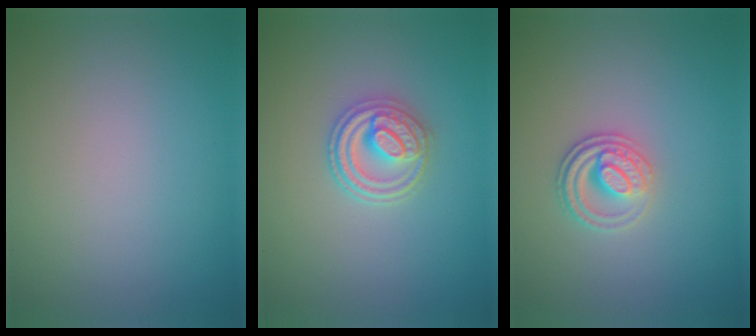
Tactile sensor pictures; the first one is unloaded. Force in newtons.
{"total": 3.6, "press": 3.3, "slide": 1.5}
{"total": 2.8, "press": 2.5, "slide": 1.3}